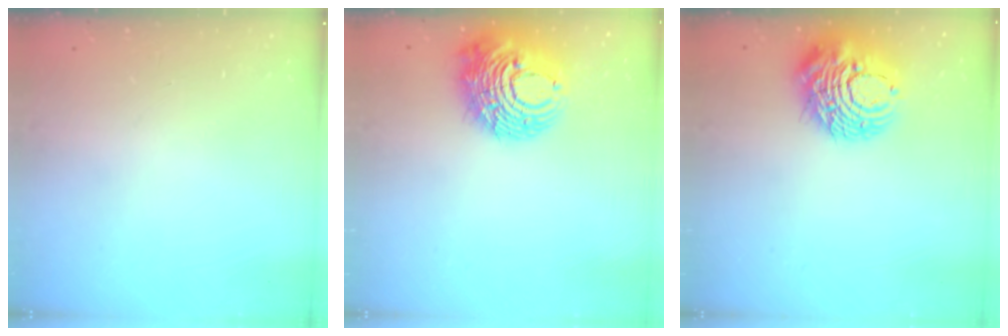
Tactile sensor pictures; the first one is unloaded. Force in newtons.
{"total": 15.2, "press": 15.1, "slide": 1.2}
{"total": 14.0, "press": 14.0, "slide": 1.3}